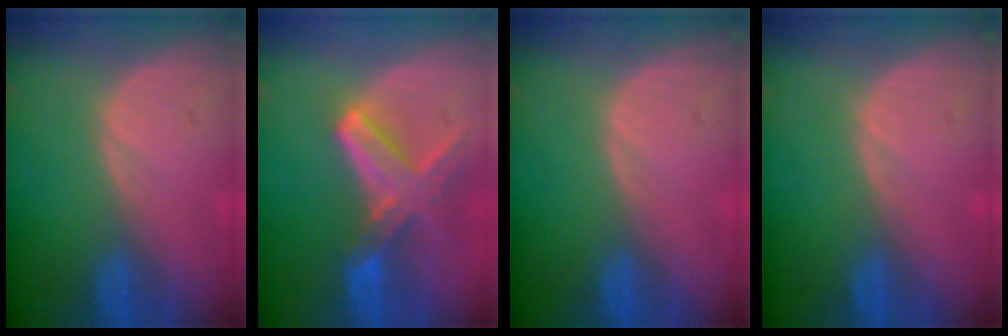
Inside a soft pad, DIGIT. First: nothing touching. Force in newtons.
{"total": 8.2, "press": 7.2, "slide": 4.0}
{"total": 0.0}
{"total": 0.0}